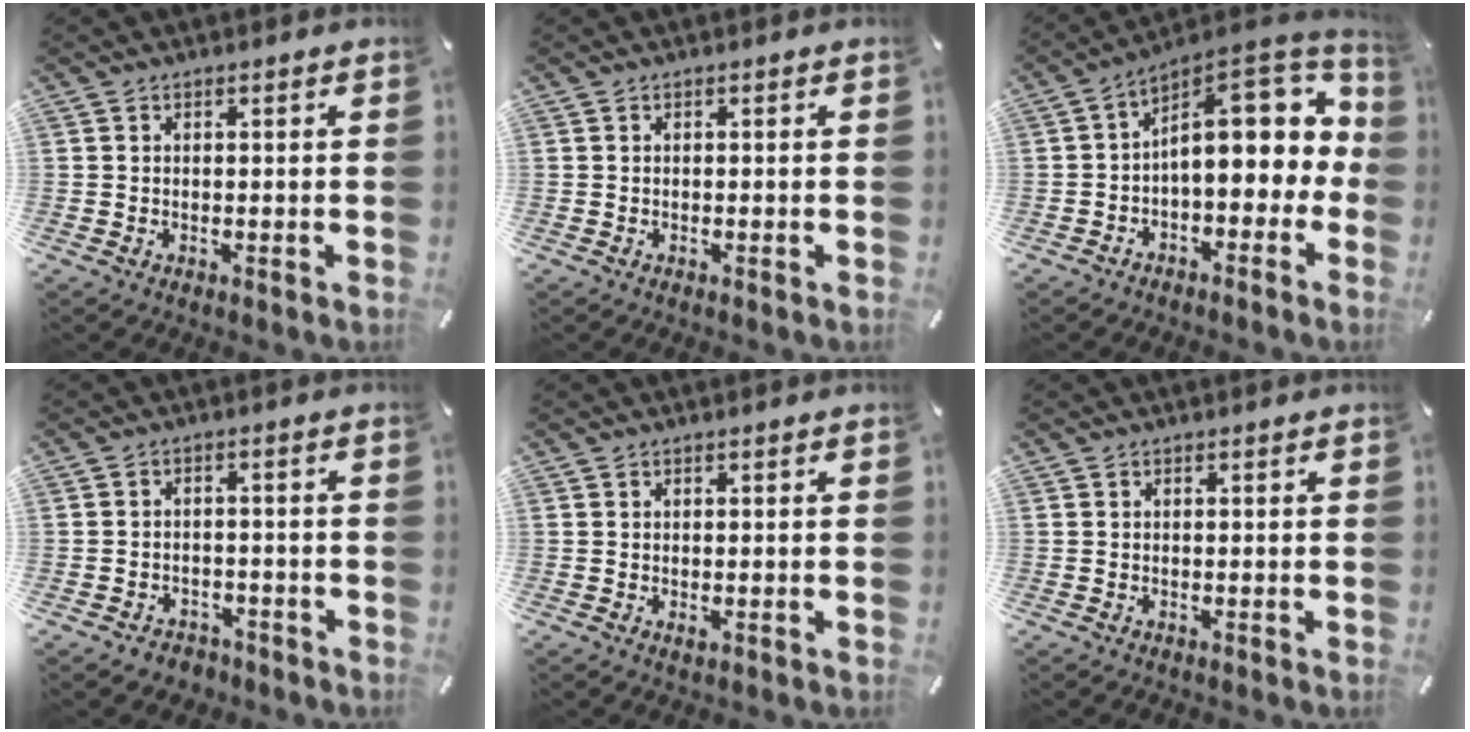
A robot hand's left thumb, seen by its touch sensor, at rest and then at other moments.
{"total": 0.0}
{"total": 14.0, "force": [3.3, 7.6, 11.2], "torque": [-0.137, -0.036, 0.052]}
{"total": 3.0, "force": [-2.2, 2.0, 0.5], "torque": [-0.008, 0.012, -0.044]}
{"total": 0.7, "force": [0.0, 0.2, 0.6], "torque": [-0.012, -0.002, 0.000]}
{"total": 0.0}